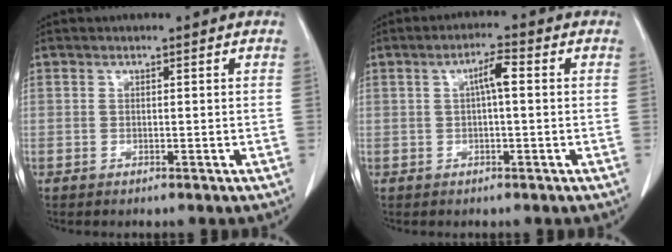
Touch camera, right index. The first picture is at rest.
{"total": 3.6, "force": [0.5, 0.5, 3.5], "torque": [-0.061, 0.009, 0.007]}